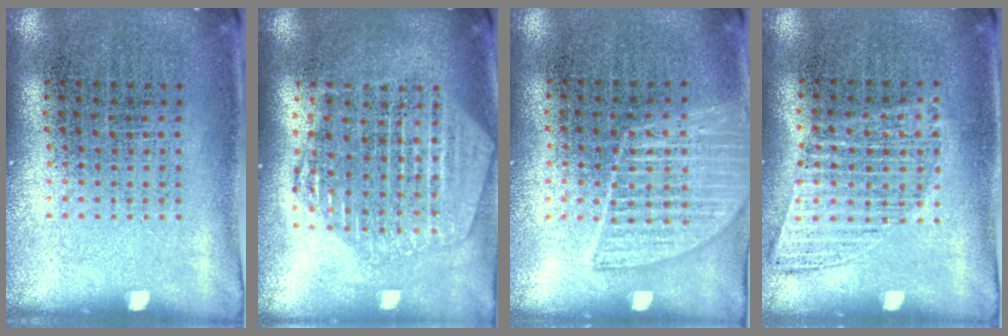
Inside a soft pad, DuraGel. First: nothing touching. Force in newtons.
{"total": 2.2, "press": 2.0, "slide": 1.0}
{"total": 1.4, "press": 1.3, "slide": 0.6}
{"total": 0.9, "press": 0.9, "slide": 0.3}